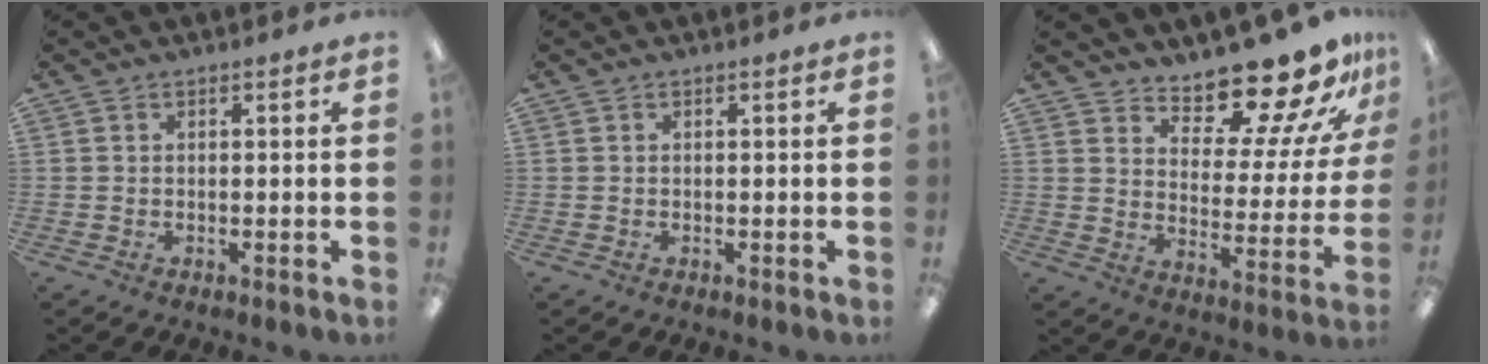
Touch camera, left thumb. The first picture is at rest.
{"total": 0.0}
{"total": 15.1, "force": [13.7, 3.6, 5.3], "torque": [-0.087, -0.118, 0.234]}